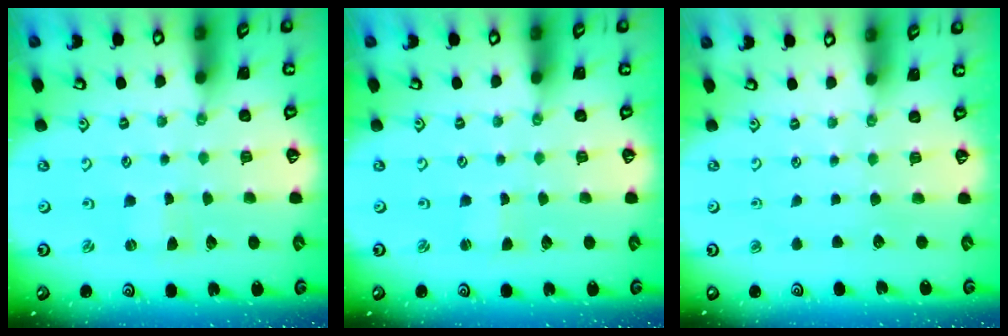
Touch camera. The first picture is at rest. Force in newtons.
{"total": 0.0}
{"total": 0.0}